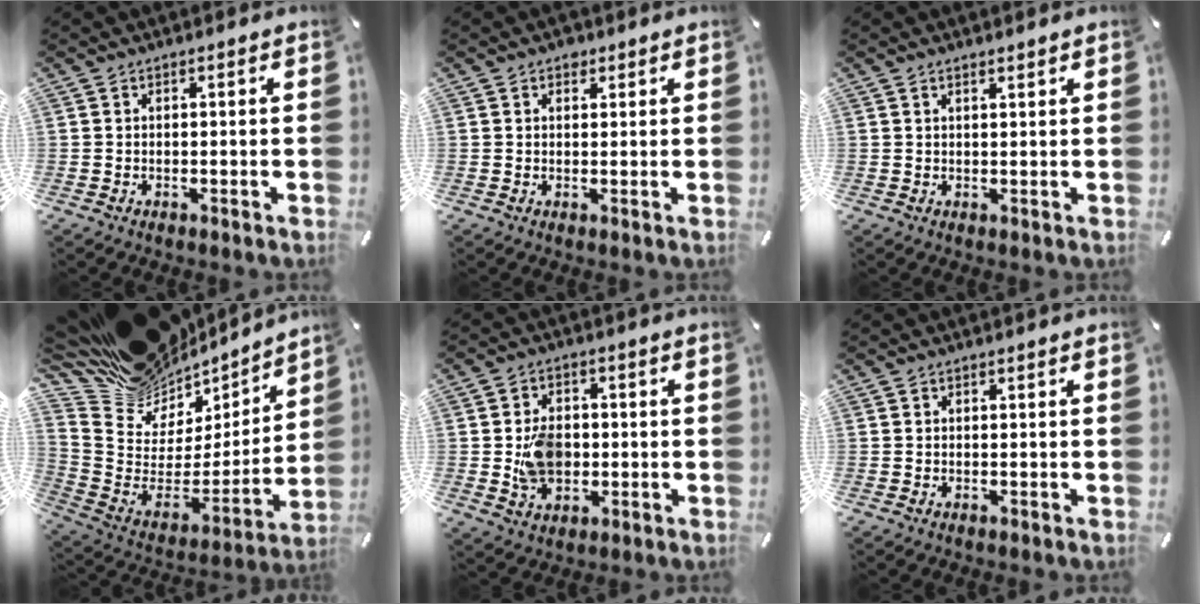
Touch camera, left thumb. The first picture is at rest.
{"total": 1.8, "force": [1.1, 1.3, 0.5], "torque": [0.005, -0.004, 0.017]}
{"total": 1.2, "force": [1.0, 0.1, 0.6], "torque": [-0.011, -0.003, 0.019]}
{"total": 16.7, "force": [13.7, 9.3, 1.9], "torque": [-0.058, -0.121, 0.253]}
{"total": 9.3, "force": [-0.8, 7.2, 5.8], "torque": [-0.100, 0.005, -0.014]}
{"total": 0.0}